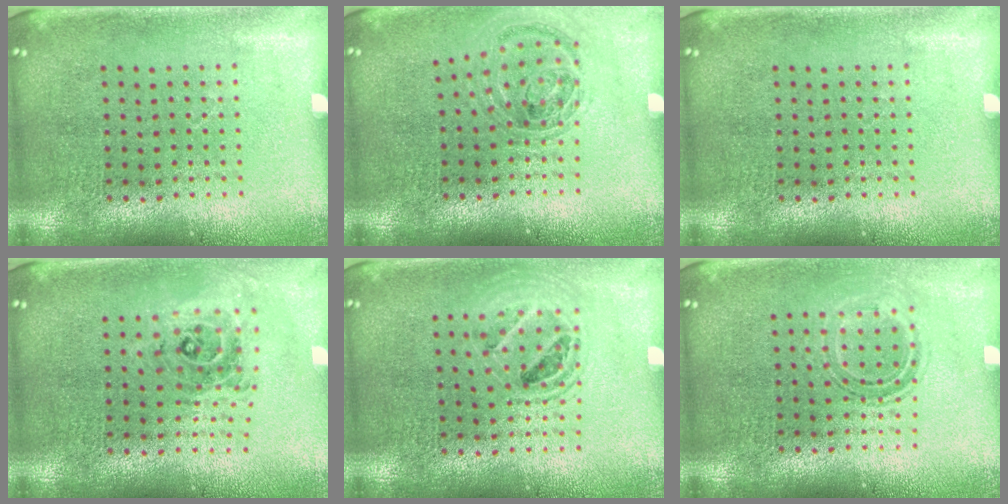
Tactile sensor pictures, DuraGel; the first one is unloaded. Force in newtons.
{"total": 0.9, "press": 0.9, "slide": 0.3}
{"total": 0.0}
{"total": 0.8, "press": 0.8, "slide": 0.1}
{"total": 1.4, "press": 1.2, "slide": 0.6}
{"total": 1.2, "press": 1.0, "slide": 0.7}